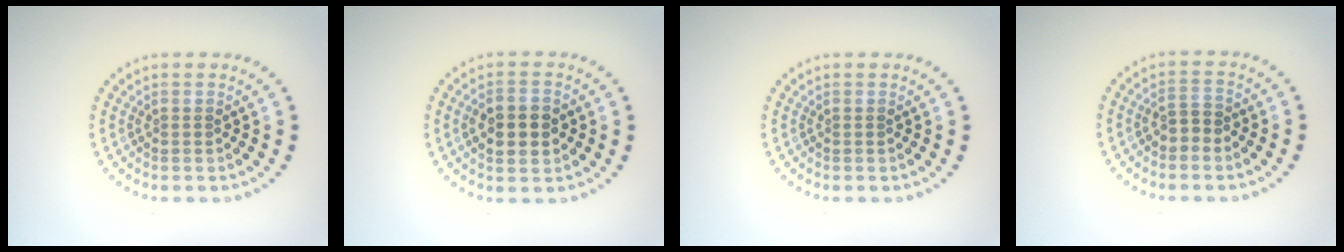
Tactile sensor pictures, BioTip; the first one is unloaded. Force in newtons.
{"total": 4.6, "press": 4.6, "slide": 0.2}
{"total": 0.0}
{"total": 1.9, "press": 1.8, "slide": 0.7}